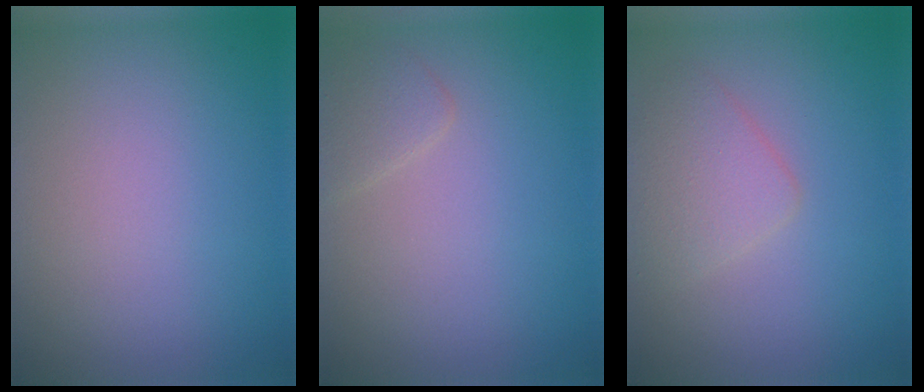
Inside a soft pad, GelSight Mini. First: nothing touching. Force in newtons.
{"total": 1.4, "press": 1.4, "slide": 0.1}
{"total": 2.8, "press": 2.8, "slide": 0.0}